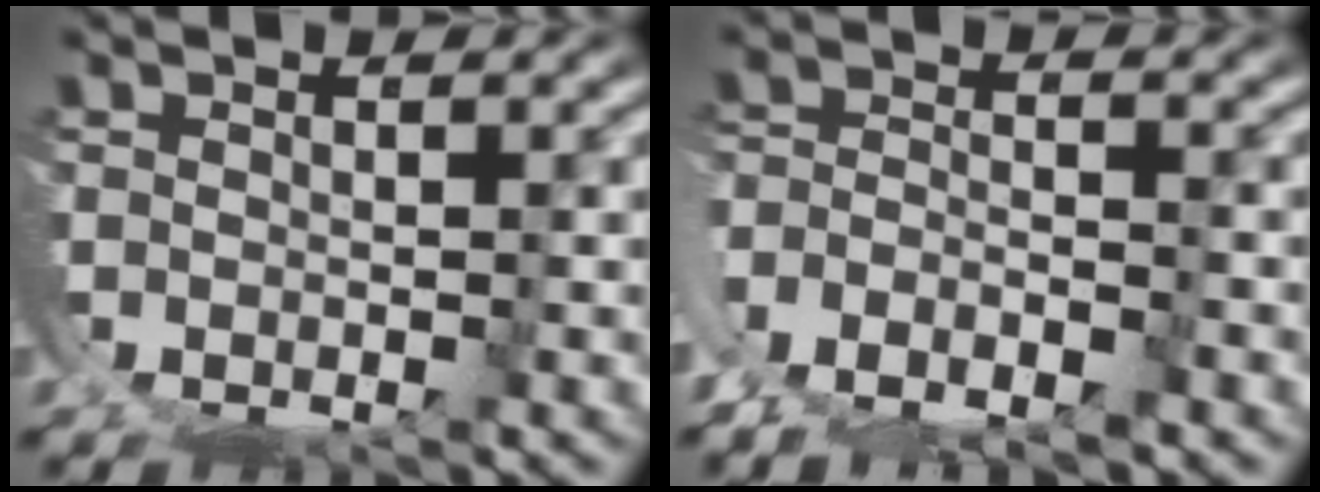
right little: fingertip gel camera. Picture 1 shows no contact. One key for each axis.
{"total": 3.3, "fx": -2.4, "fy": 1.2, "fz": 1.9, "tx": -0.033, "ty": -0.006, "tz": -0.041}